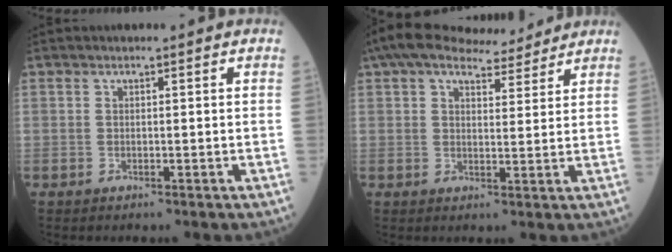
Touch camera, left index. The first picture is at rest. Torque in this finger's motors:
{"motor_torque": [1.13, -1.02, 0.21, 0.04]}